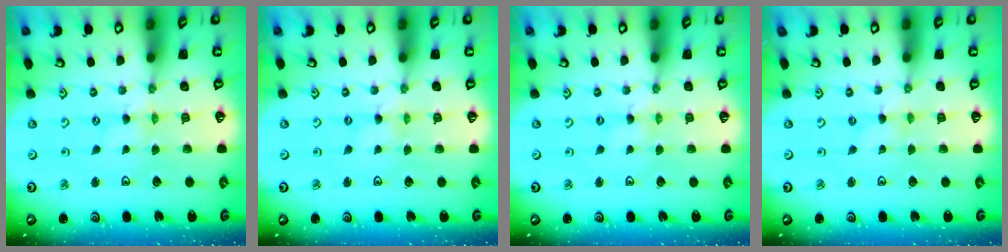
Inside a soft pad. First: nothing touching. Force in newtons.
{"total": 0.7, "press": 0.7, "slide": 0.1}
{"total": 0.6, "press": 0.6, "slide": 0.1}
{"total": 0.0}